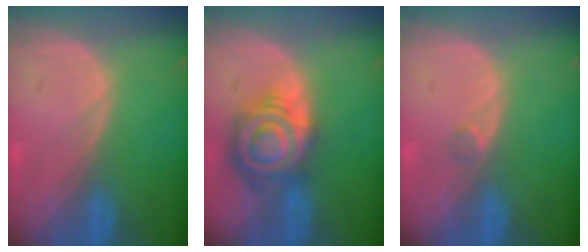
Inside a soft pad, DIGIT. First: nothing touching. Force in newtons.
{"total": 8.9, "press": 8.9, "slide": 0.6}
{"total": 1.2, "press": 1.0, "slide": 0.7}